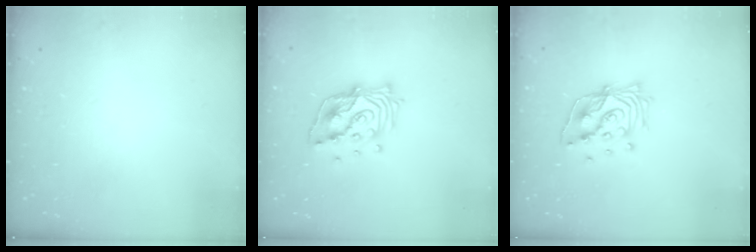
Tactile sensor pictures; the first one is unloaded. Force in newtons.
{"total": 14.7, "press": 14.6, "slide": 1.3}
{"total": 14.4, "press": 14.4, "slide": 1.1}